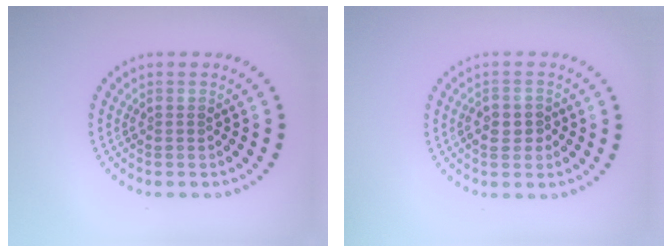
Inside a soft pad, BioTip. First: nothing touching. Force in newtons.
{"total": 1.7, "press": 1.6, "slide": 0.4}